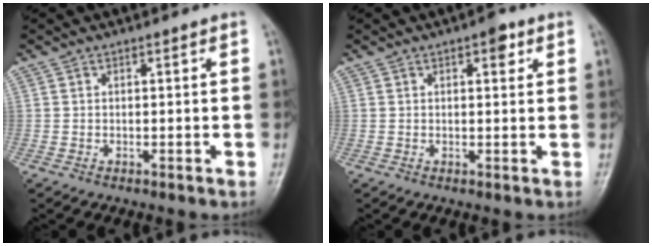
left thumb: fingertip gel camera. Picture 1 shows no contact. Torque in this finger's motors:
{"motor_torque": [0.13, 0.13, 0.06, -0.18, 0.00]}